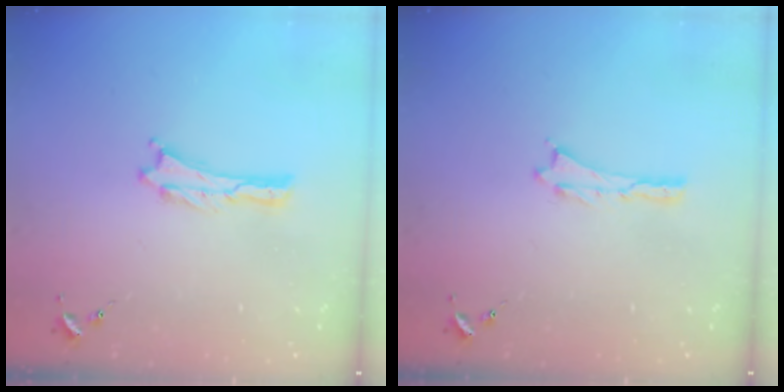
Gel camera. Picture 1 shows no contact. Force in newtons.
{"total": 0.0}